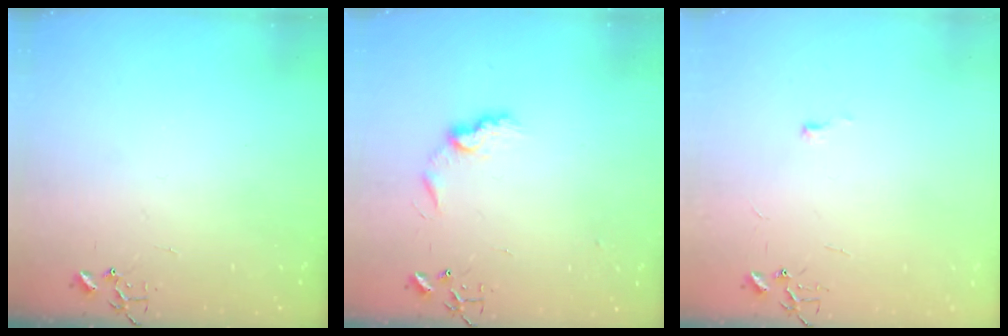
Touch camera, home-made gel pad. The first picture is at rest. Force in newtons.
{"total": 8.4, "press": 8.4, "slide": 0.3}
{"total": 3.4, "press": 3.4, "slide": 0.5}